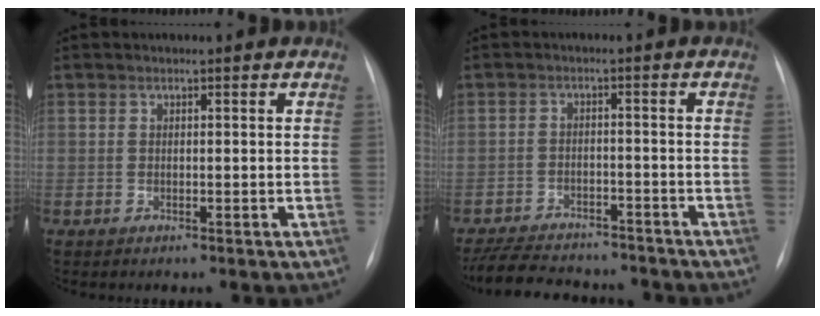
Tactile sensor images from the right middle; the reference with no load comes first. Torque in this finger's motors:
{"motor_torque": [0.65, -0.74, 0.17, 0.03]}